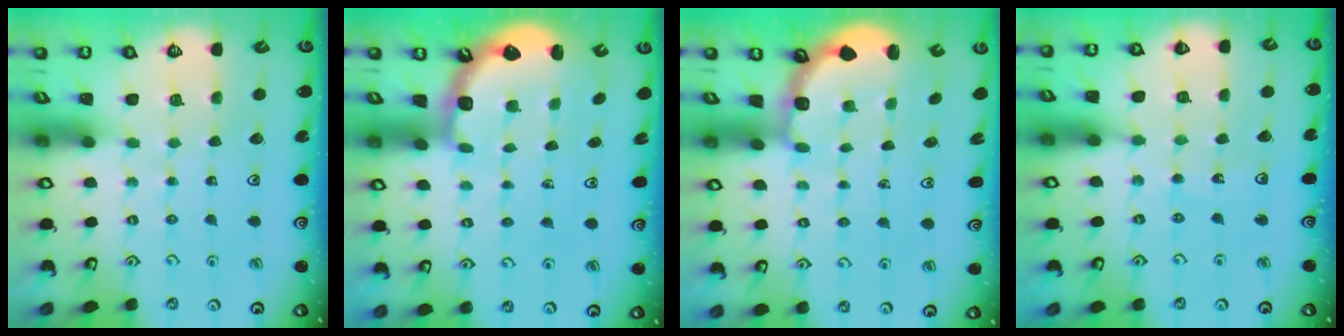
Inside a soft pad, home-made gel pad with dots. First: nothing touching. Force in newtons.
{"total": 2.5, "press": 2.1, "slide": 1.3}
{"total": 2.7, "press": 2.4, "slide": 1.4}
{"total": 6.5, "press": 6.0, "slide": 2.5}